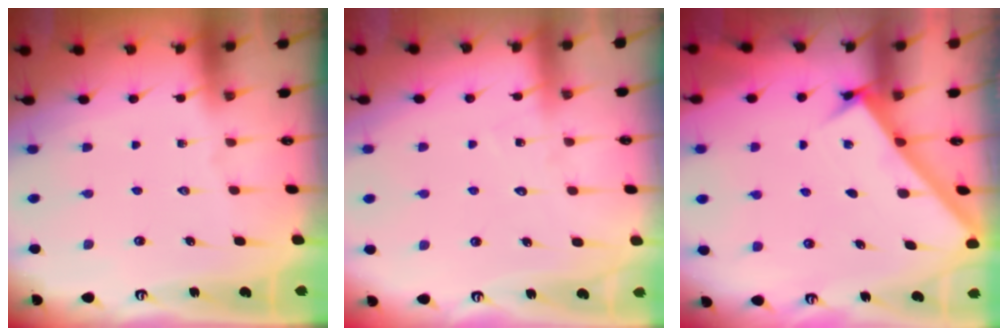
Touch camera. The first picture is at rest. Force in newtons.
{"total": 6.4, "press": 6.4, "slide": 0.5}
{"total": 3.0, "press": 3.0, "slide": 0.2}